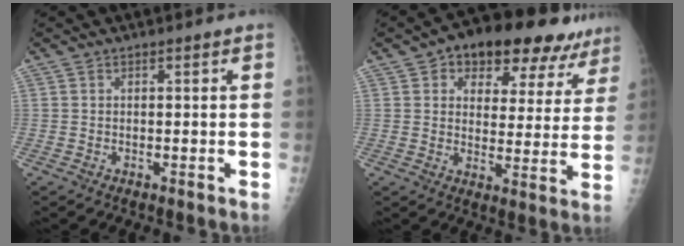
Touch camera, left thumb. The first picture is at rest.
{"total": 17.7, "force": [11.3, 9.9, 9.3], "torque": [-0.073, -0.019, 0.143]}